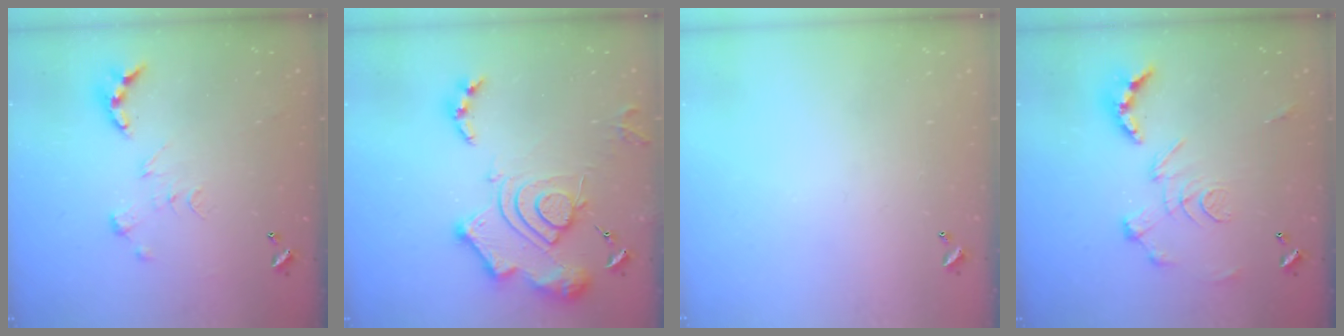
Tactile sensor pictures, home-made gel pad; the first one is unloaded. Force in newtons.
{"total": 18.3, "press": 18.2, "slide": 1.7}
{"total": 0.0}
{"total": 2.9, "press": 2.3, "slide": 1.7}